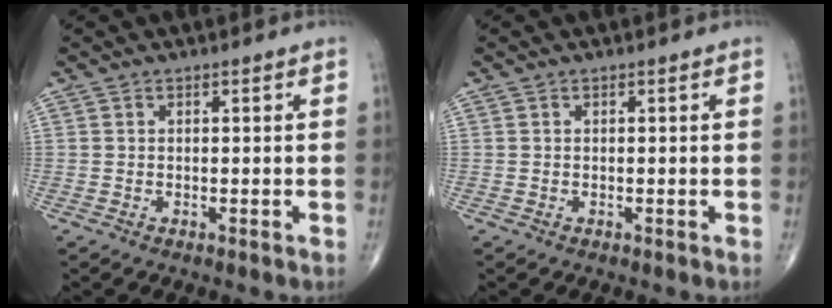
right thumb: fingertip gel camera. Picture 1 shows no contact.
{"total": 0.0}